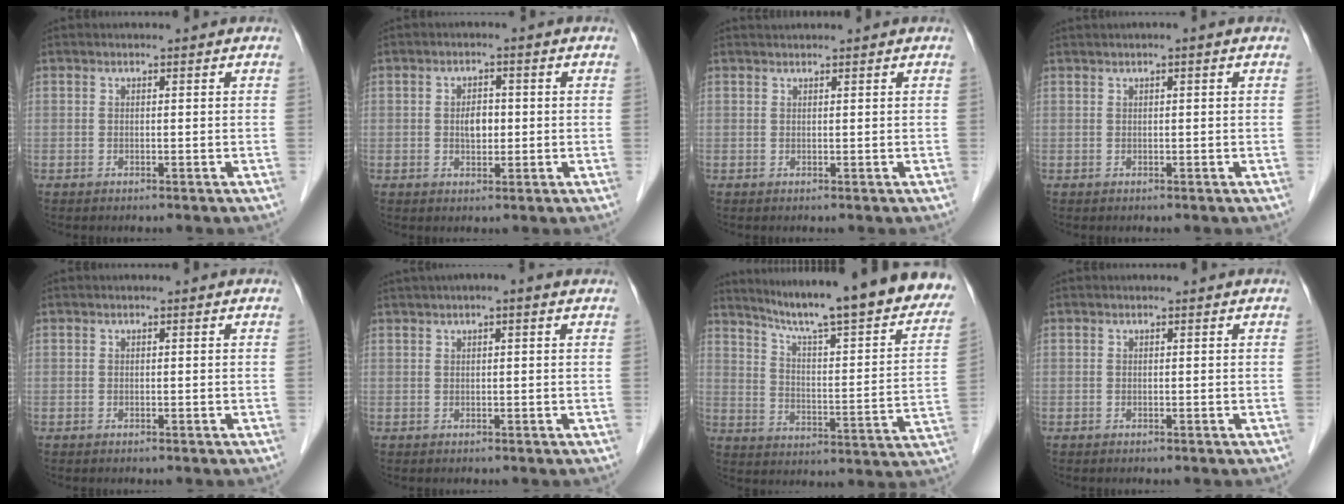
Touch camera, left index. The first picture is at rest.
{"total": 2.9, "force": [-0.1, 1.8, 2.3], "torque": [-0.040, 0.005, 0.001]}
{"total": 1.0, "force": [1.0, -0.2, 0.1], "torque": [-0.003, 0.015, 0.024]}
{"total": 1.0, "force": [0.5, -0.1, 0.9], "torque": [-0.020, 0.007, 0.008]}
{"total": 0.0}
{"total": 3.9, "force": [2.5, 0.4, 3.0], "torque": [-0.052, 0.026, 0.036]}
{"total": 27.4, "force": [24.1, 2.6, 12.9], "torque": [-0.190, -0.068, 0.308]}
{"total": 0.0}